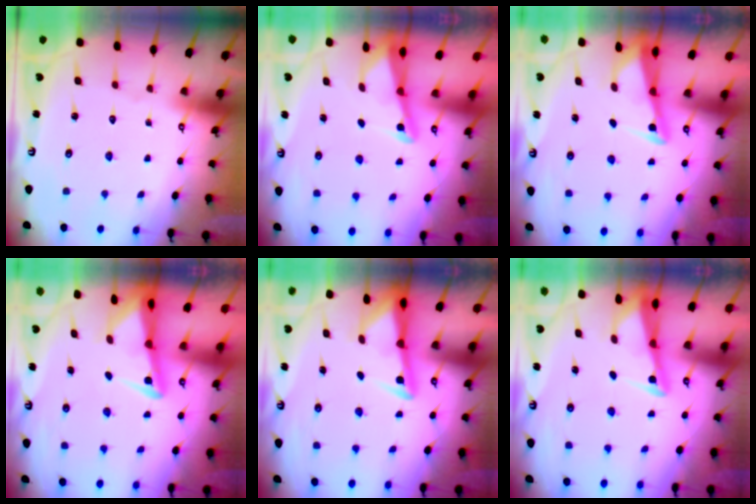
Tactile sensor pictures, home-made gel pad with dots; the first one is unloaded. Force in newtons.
{"total": 2.2, "press": 2.2, "slide": 0.3}
{"total": 2.8, "press": 2.8, "slide": 0.3}
{"total": 2.8, "press": 2.7, "slide": 0.6}
{"total": 2.9, "press": 2.8, "slide": 0.5}
{"total": 2.9, "press": 2.9, "slide": 0.3}